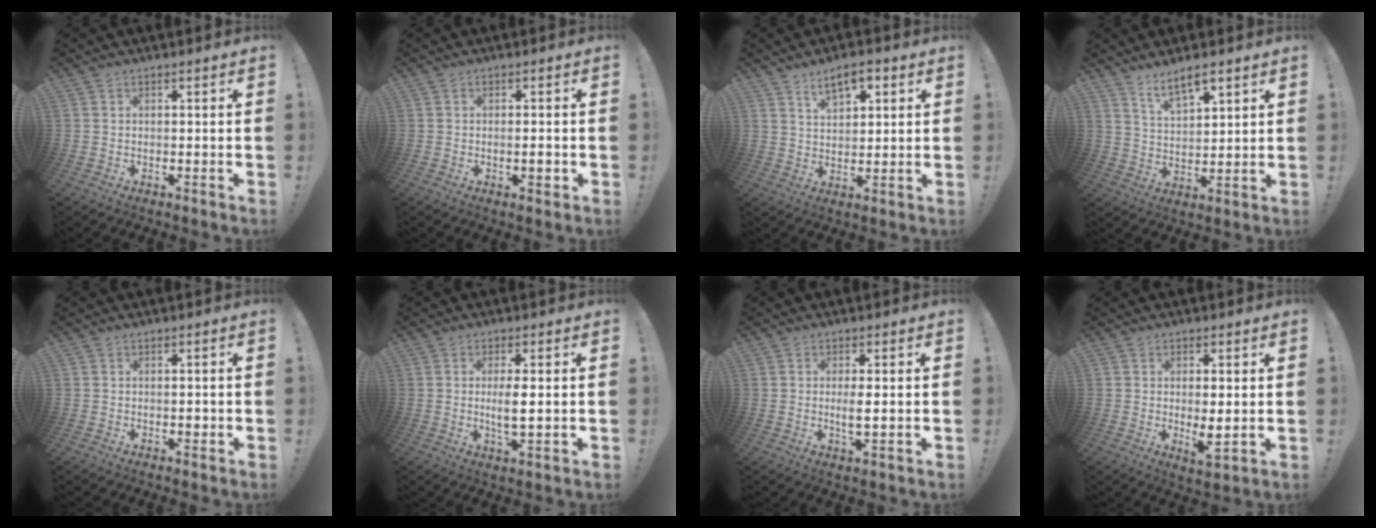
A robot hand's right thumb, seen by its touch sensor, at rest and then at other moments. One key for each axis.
{"total": 2.2, "fx": -0.7, "fy": 0.4, "fz": 2.0, "tx": -0.020, "ty": -0.003, "tz": -0.013}
{"total": 7.7, "fx": 4.8, "fy": 3.8, "fz": 4.8, "tx": -0.073, "ty": -0.014, "tz": 0.084}
{"total": 7.3, "fx": 5.7, "fy": 2.3, "fz": 3.9, "tx": -0.067, "ty": -0.032, "tz": 0.103}
{"total": 1.0, "fx": -0.4, "fy": 0.7, "fz": 0.6, "tx": -0.007, "ty": 0.003, "tz": -0.007}
{"total": 5.1, "fx": 0.2, "fy": 1.3, "fz": 4.9, "tx": -0.093, "ty": -0.013, "tz": -0.003}
{"total": 3.6, "fx": 0.1, "fy": 0.7, "fz": 3.5, "tx": -0.067, "ty": -0.007, "tz": -0.002}
{"total": 5.3, "fx": 0.0, "fy": 1.5, "fz": 5.1, "tx": -0.066, "ty": -0.018, "tz": 0.000}